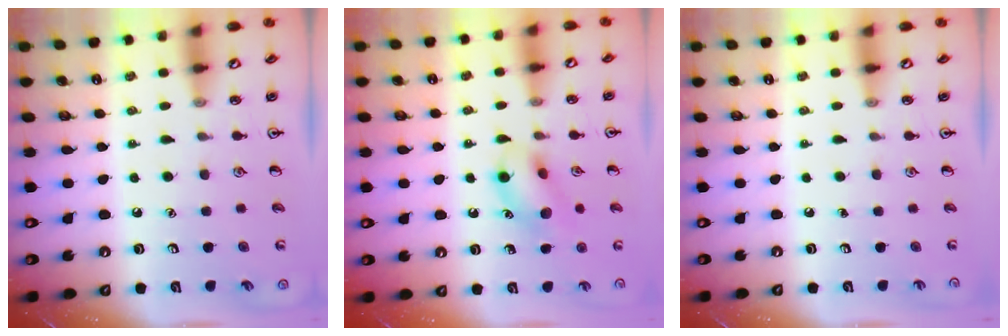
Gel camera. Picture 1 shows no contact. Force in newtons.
{"total": 9.9, "press": 9.9, "slide": 0.5}
{"total": 0.0}